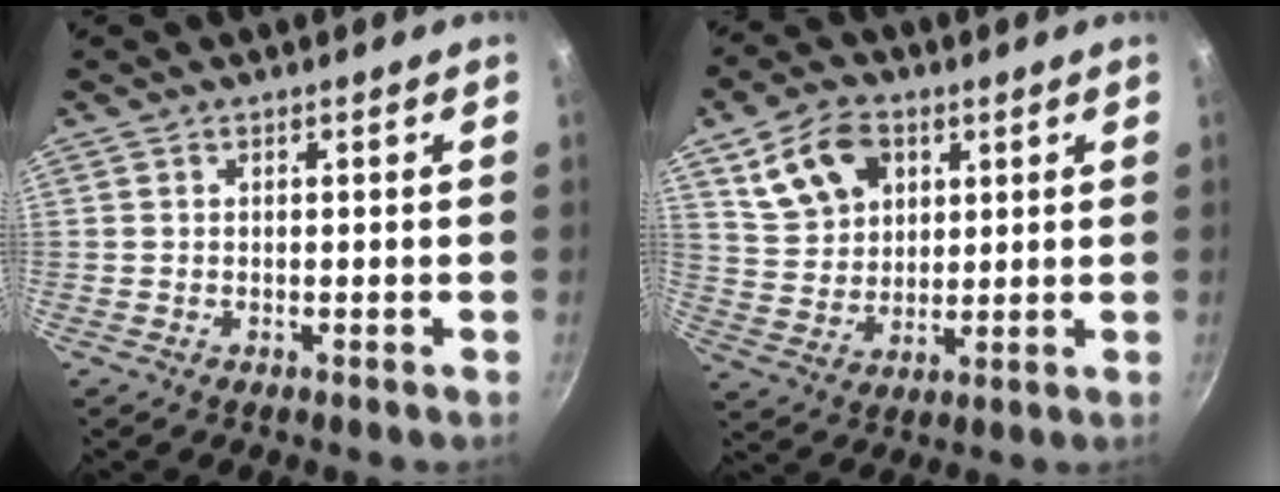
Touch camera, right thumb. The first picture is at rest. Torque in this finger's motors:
{"motor_torque": [-1.26, 1.50, 0.53, 0.18, 0.08]}